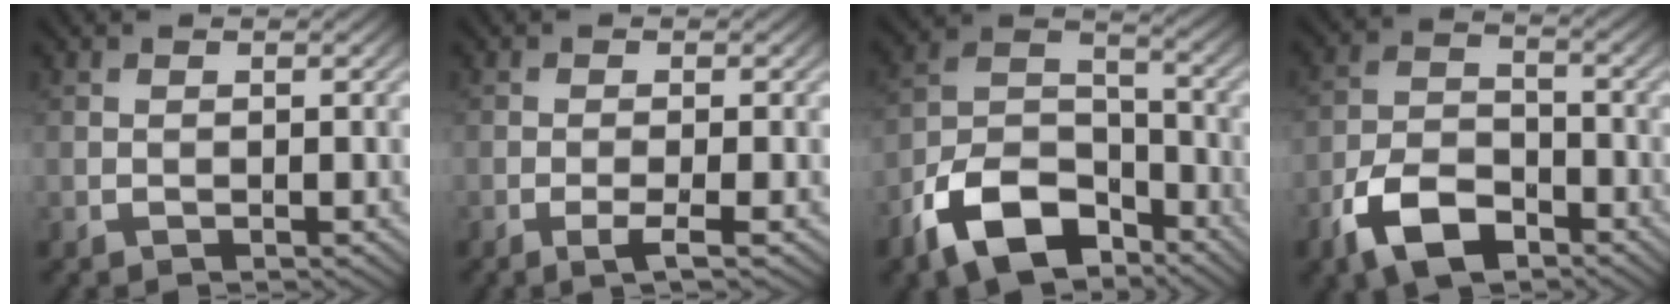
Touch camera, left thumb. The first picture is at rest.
{"total": 2.1, "force": [-0.9, 0.1, 1.8], "torque": [-0.031, 0.004, -0.023]}
{"total": 12.1, "force": [-7.9, 6.4, 6.6], "torque": [-0.138, -0.006, -0.165]}
{"total": 8.0, "force": [-4.9, 4.3, 4.6], "torque": [-0.093, -0.002, -0.107]}